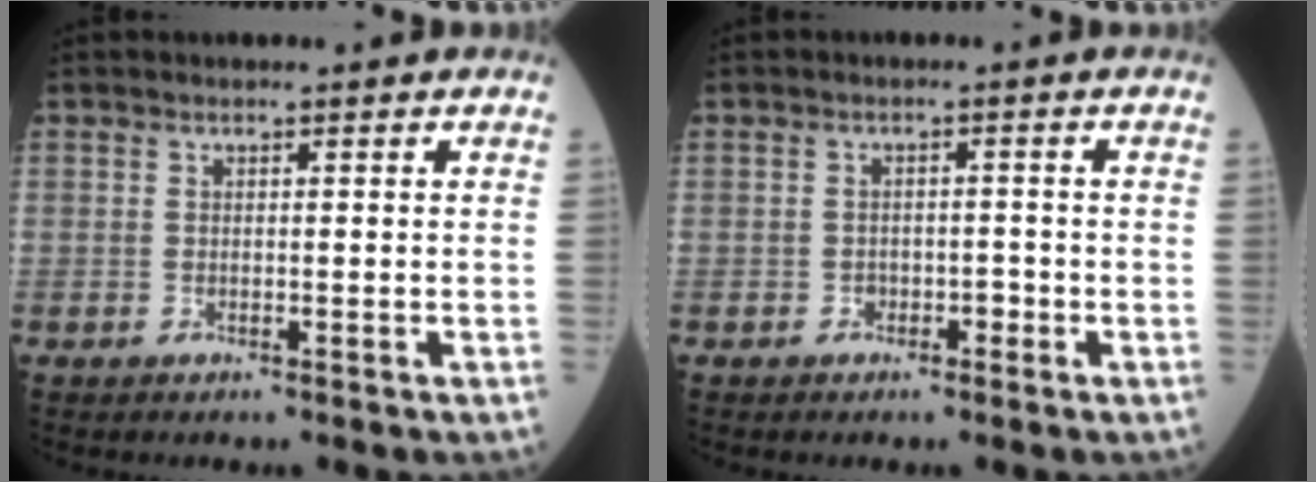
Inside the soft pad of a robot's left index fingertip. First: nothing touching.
{"total": 1.7, "force": [-0.9, 1.1, 0.8], "torque": [-0.007, 0.006, -0.014]}